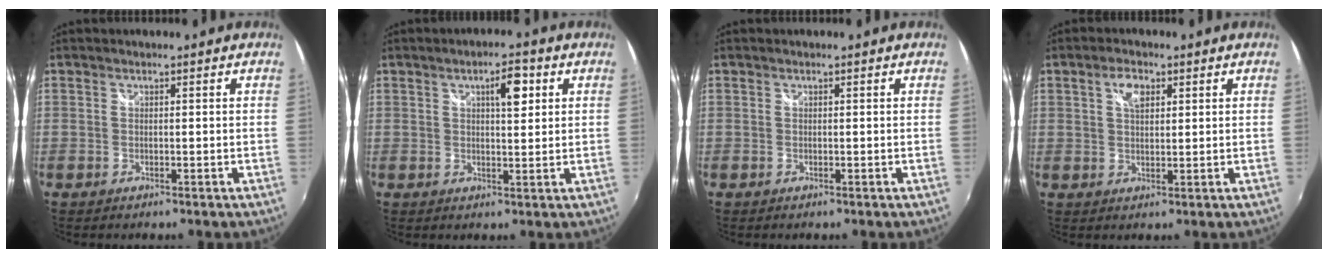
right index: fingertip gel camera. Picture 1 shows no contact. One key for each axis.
{"total": 5.0, "fx": 1.9, "fy": 1.6, "fz": 4.3, "tx": -0.063, "ty": 0.010, "tz": 0.029}
{"total": 0.0}
{"total": 4.0, "fx": 1.7, "fy": 2.1, "fz": 2.9, "tx": -0.050, "ty": 0.008, "tz": 0.030}